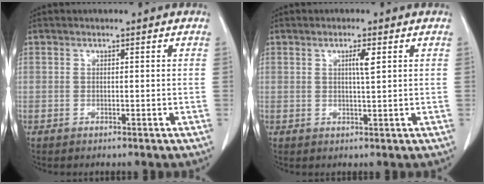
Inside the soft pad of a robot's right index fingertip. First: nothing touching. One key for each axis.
{"total": 2.3, "fx": 0.9, "fy": 0.0, "fz": 2.1, "tx": -0.039, "ty": -0.001, "tz": 0.014}